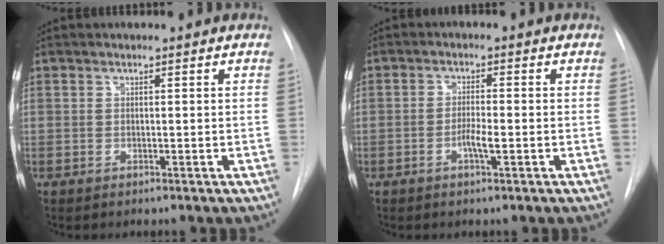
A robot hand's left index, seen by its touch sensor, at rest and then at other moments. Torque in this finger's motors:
{"motor_torque": [0.38, 0.08, 0.06, 0.02]}